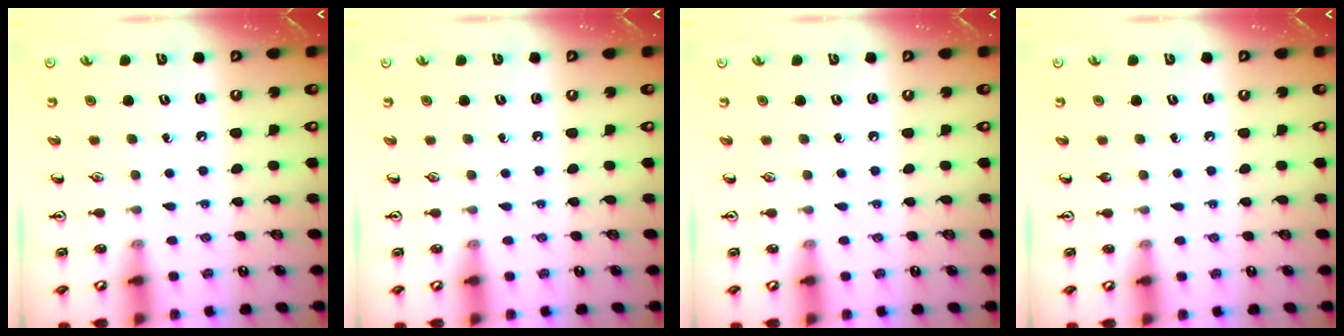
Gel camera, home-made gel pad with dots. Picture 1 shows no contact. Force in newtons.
{"total": 0.0}
{"total": 0.0}
{"total": 0.0}